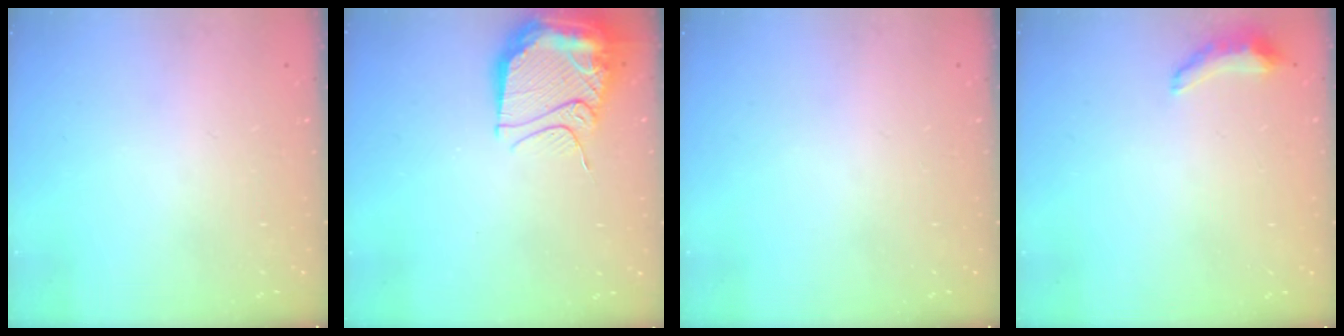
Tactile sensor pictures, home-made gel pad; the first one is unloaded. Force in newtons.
{"total": 15.8, "press": 15.6, "slide": 2.5}
{"total": 0.0}
{"total": 6.8, "press": 6.2, "slide": 2.9}